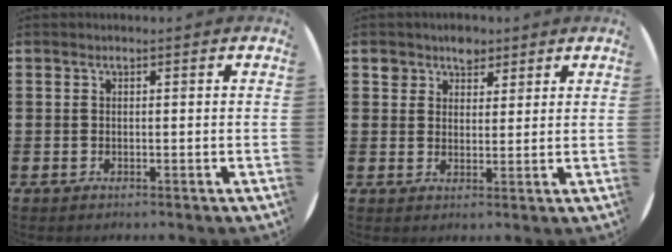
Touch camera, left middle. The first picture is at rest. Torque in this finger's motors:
{"motor_torque": [0.48, -0.38, 0.02, 0.04]}